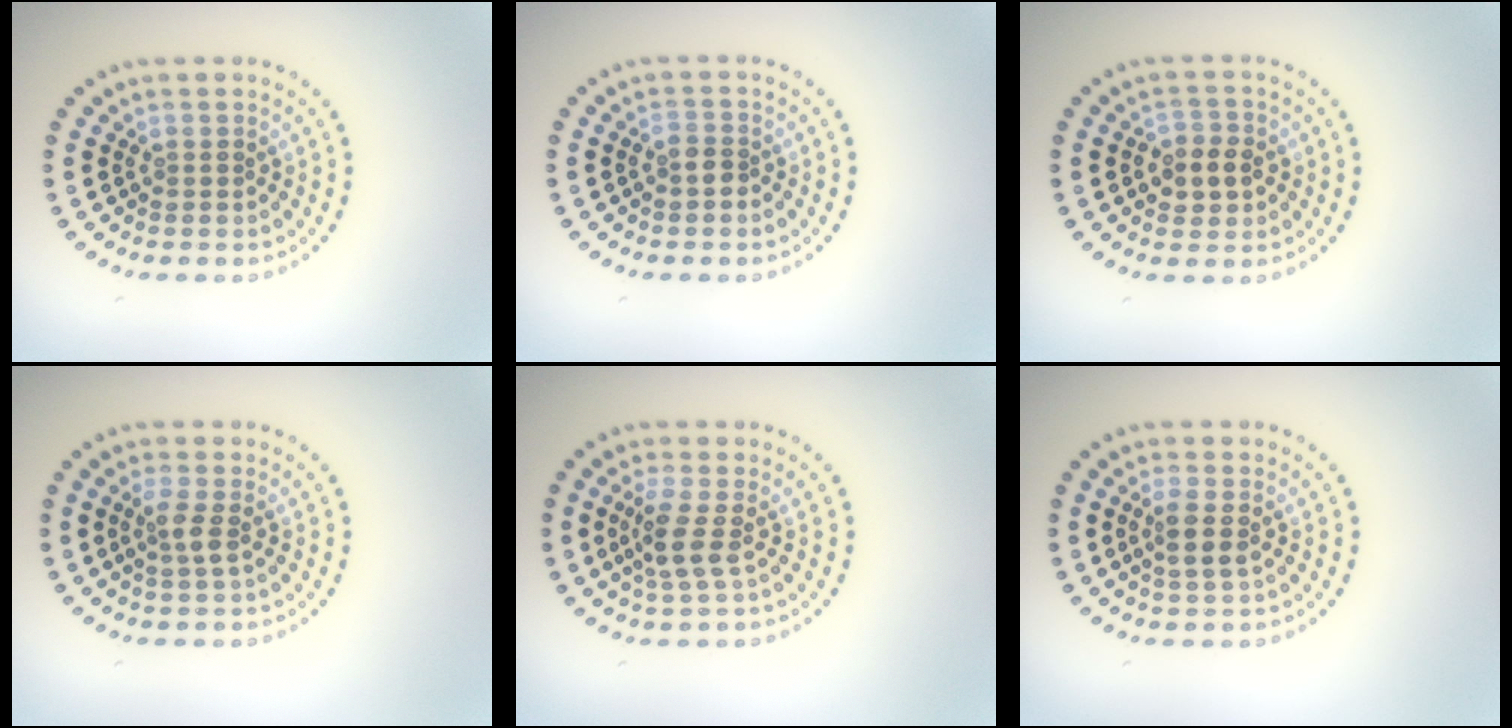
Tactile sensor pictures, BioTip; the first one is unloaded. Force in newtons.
{"total": 1.4, "press": 1.2, "slide": 0.7}
{"total": 2.8, "press": 2.8, "slide": 0.4}
{"total": 1.7, "press": 1.4, "slide": 1.0}
{"total": 2.6, "press": 2.0, "slide": 1.5}
{"total": 2.1, "press": 1.9, "slide": 0.8}